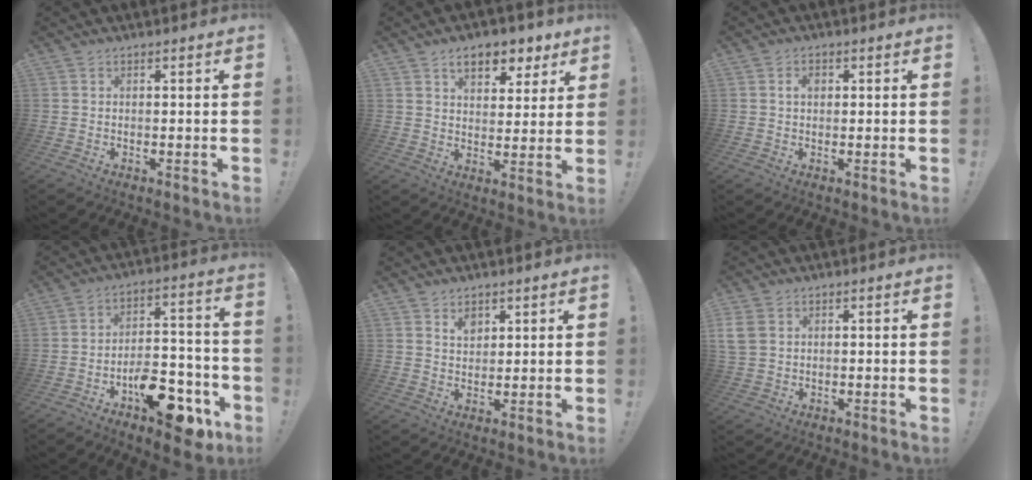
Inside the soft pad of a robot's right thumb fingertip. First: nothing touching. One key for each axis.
{"total": 9.5, "fx": 5.8, "fy": 5.3, "fz": 5.4, "tx": -0.069, "ty": -0.029, "tz": 0.102}
{"total": 2.4, "fx": 0.6, "fy": 1.6, "fz": 1.7, "tx": -0.028, "ty": 0.003, "tz": 0.007}
{"total": 14.6, "fx": -8.5, "fy": 6.7, "fz": 9.8, "tx": -0.109, "ty": 0.070, "tz": -0.134}
{"total": 4.0, "fx": 2.7, "fy": 2.6, "fz": 1.5, "tx": -0.023, "ty": -0.010, "tz": 0.048}
{"total": 5.1, "fx": 1.2, "fy": 4.1, "fz": 2.7, "tx": -0.059, "ty": 0.003, "tz": 0.027}